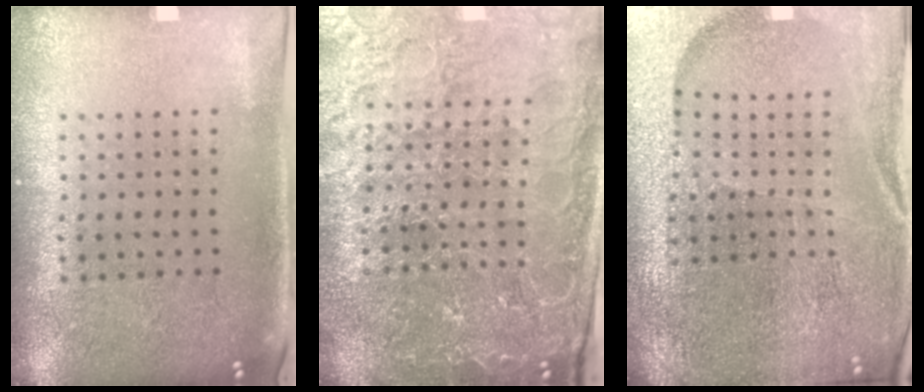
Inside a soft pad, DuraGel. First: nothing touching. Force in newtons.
{"total": 4.7, "press": 4.4, "slide": 1.5}
{"total": 4.8, "press": 4.5, "slide": 1.6}